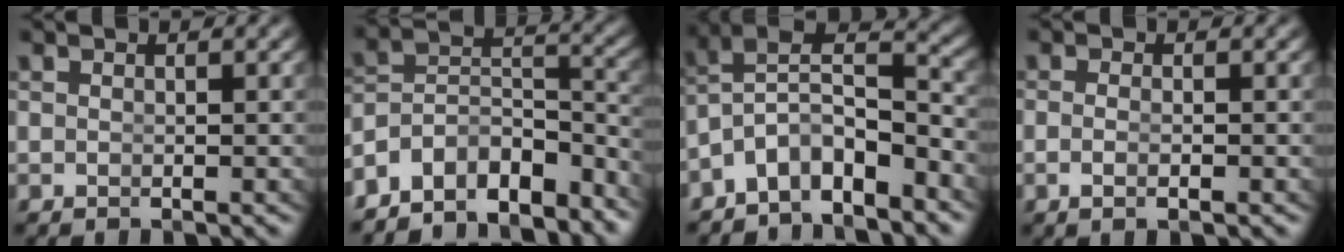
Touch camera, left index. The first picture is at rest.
{"total": 11.5, "force": [-7.1, 7.6, 4.9], "torque": [-0.100, -0.054, -0.105]}
{"total": 8.4, "force": [-3.4, 6.6, 4.0], "torque": [-0.102, -0.042, -0.054]}
{"total": 1.5, "force": [-1.0, -0.1, 1.1], "torque": [-0.031, -0.014, -0.009]}